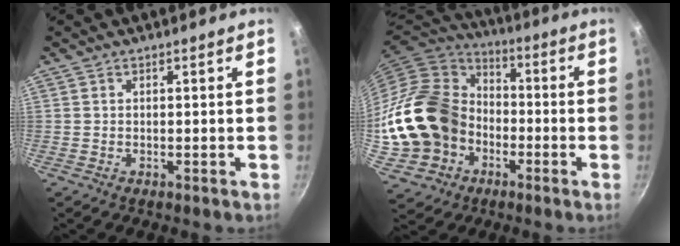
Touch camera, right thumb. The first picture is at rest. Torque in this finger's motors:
{"motor_torque": [2.08, 2.94, 0.20, -0.16, 0.44]}